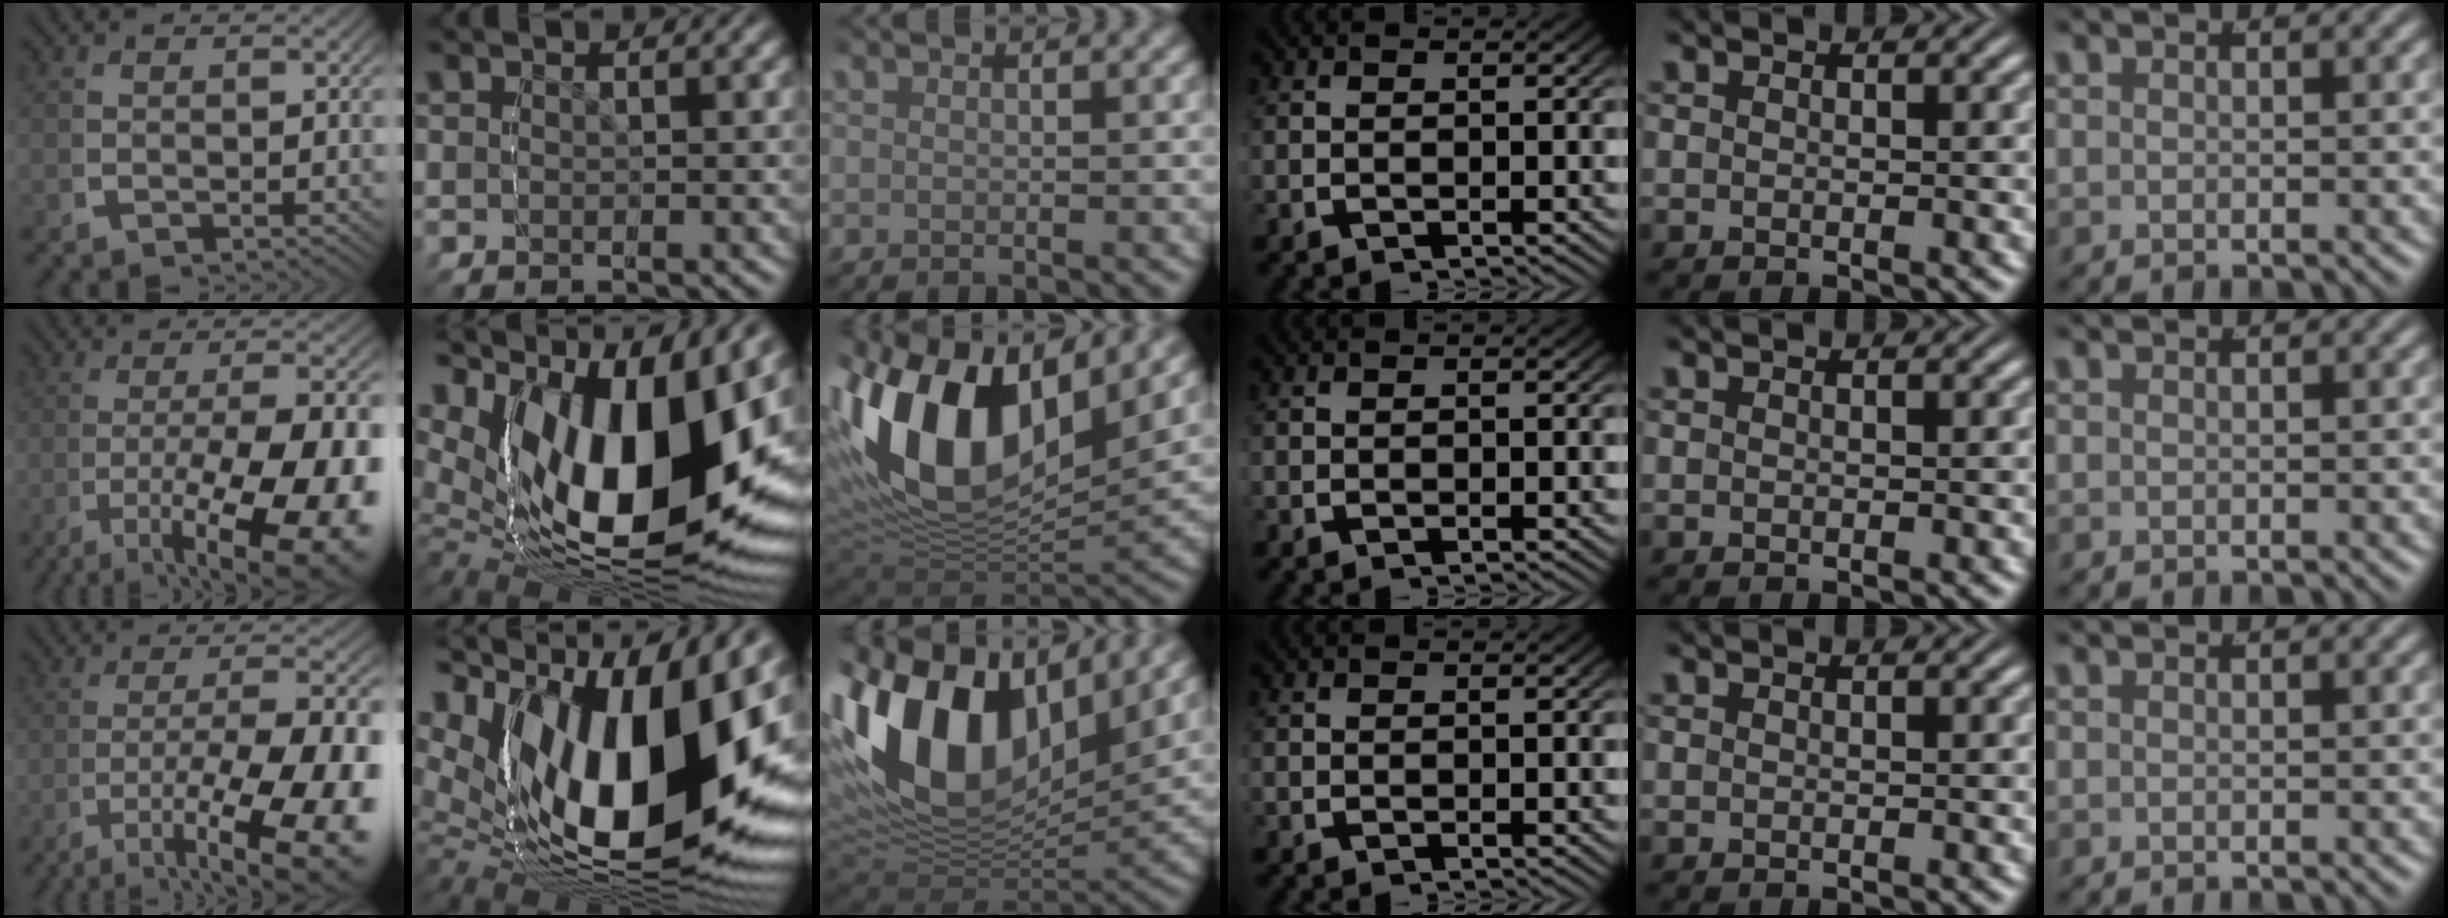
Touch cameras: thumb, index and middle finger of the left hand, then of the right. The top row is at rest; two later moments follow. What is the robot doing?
{"motion": "grasp_and_lifting", "object": "bottle"}